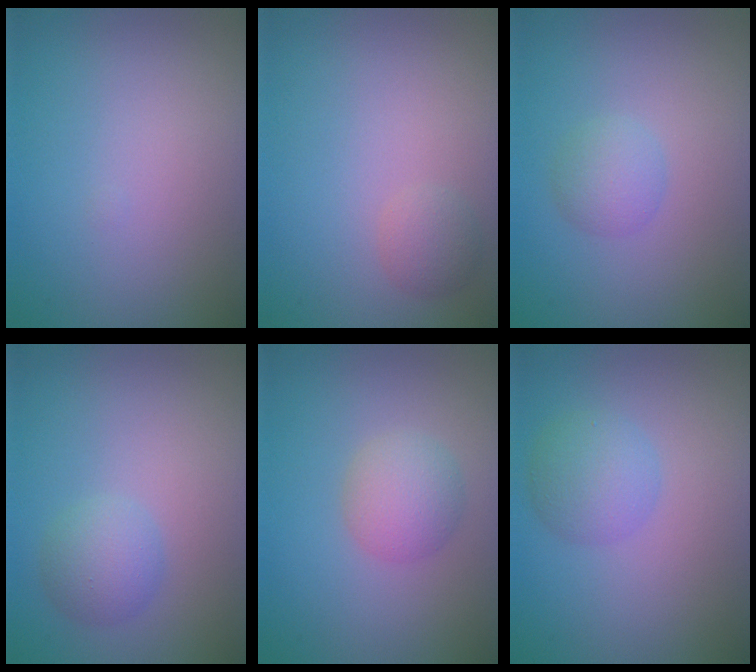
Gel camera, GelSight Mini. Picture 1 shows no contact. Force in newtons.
{"total": 1.6, "press": 1.6, "slide": 0.1}
{"total": 2.0, "press": 2.0, "slide": 0.0}
{"total": 2.6, "press": 2.6, "slide": 0.1}
{"total": 2.9, "press": 2.9, "slide": 0.1}
{"total": 3.0, "press": 2.9, "slide": 0.2}